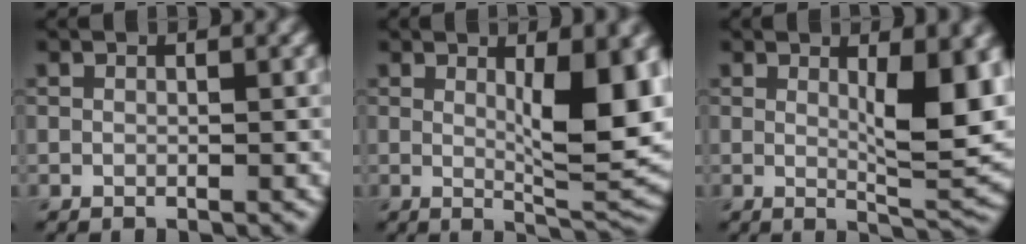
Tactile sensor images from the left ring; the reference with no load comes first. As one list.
[{"total": 8.2, "force": [1.2, 2.1, 7.8], "torque": [-0.109, -0.013, 0.027]}, {"total": 6.9, "force": [1.2, 1.7, 6.6], "torque": [-0.090, -0.013, 0.025]}]